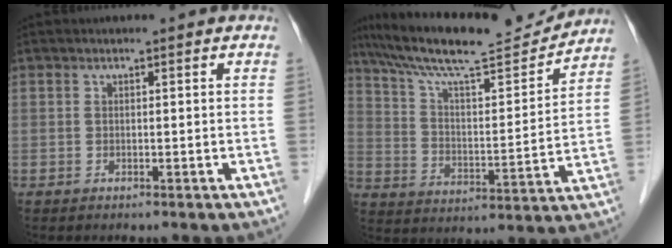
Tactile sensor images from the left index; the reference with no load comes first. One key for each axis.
{"total": 18.6, "fx": 17.0, "fy": 1.5, "fz": 7.6, "tx": -0.139, "ty": 0.005, "tz": 0.272}